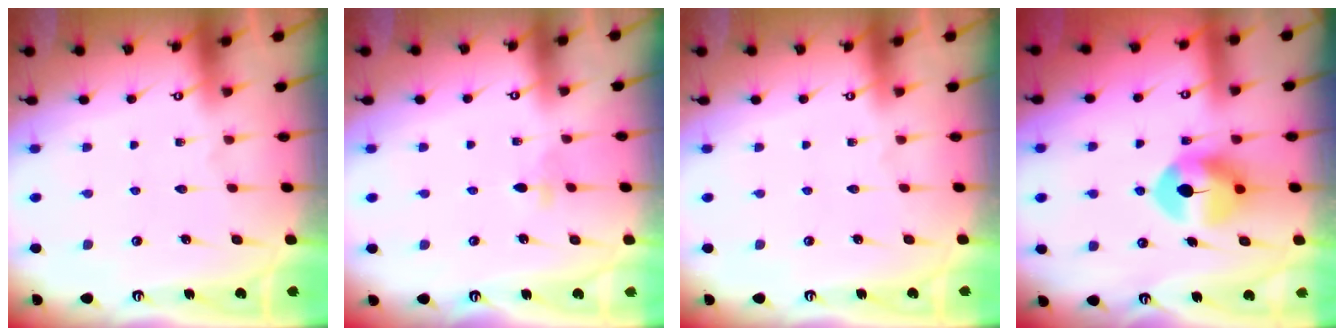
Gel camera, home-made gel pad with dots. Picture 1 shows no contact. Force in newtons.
{"total": 3.0, "press": 2.9, "slide": 0.6}
{"total": 0.0}
{"total": 8.4, "press": 8.3, "slide": 1.4}